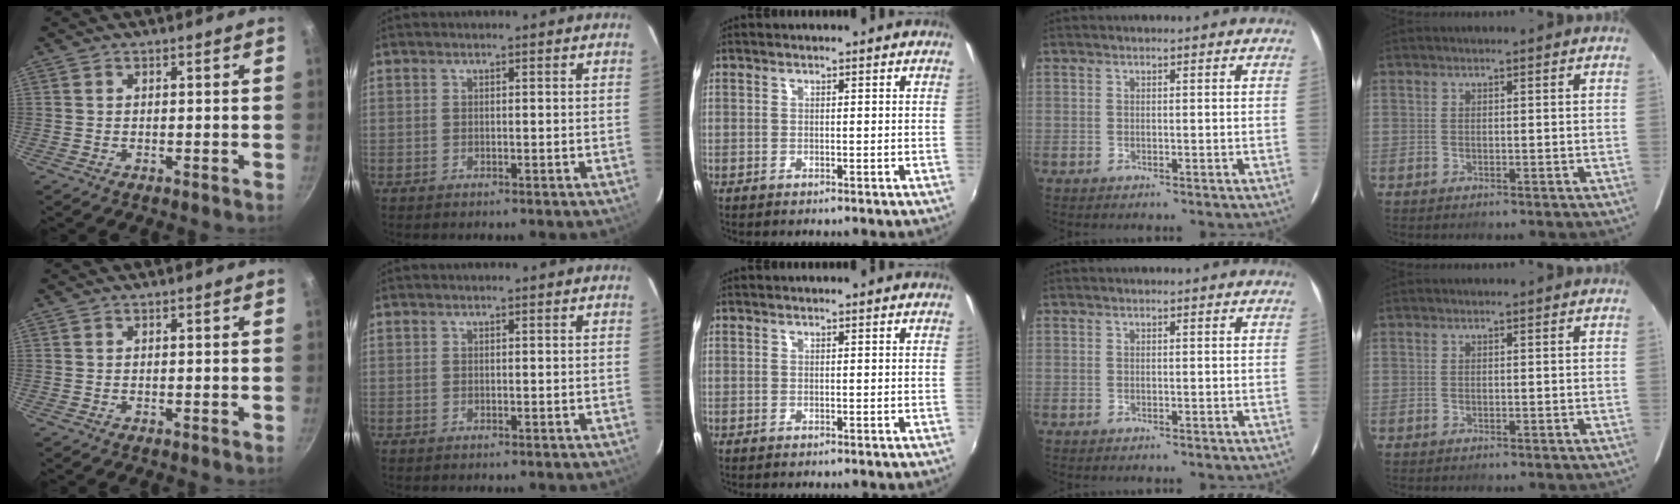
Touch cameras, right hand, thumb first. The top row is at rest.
{}